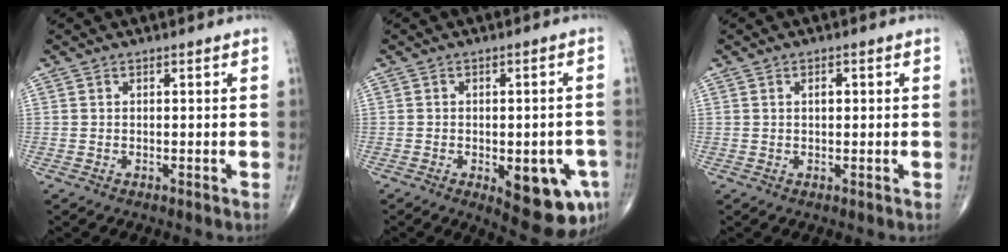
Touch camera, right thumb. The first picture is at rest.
{"total": 12.4, "force": [-4.5, 5.1, 10.4], "torque": [-0.110, 0.007, -0.044]}
{"total": 1.6, "force": [0.4, 0.8, 1.3], "torque": [-0.022, 0.001, 0.006]}